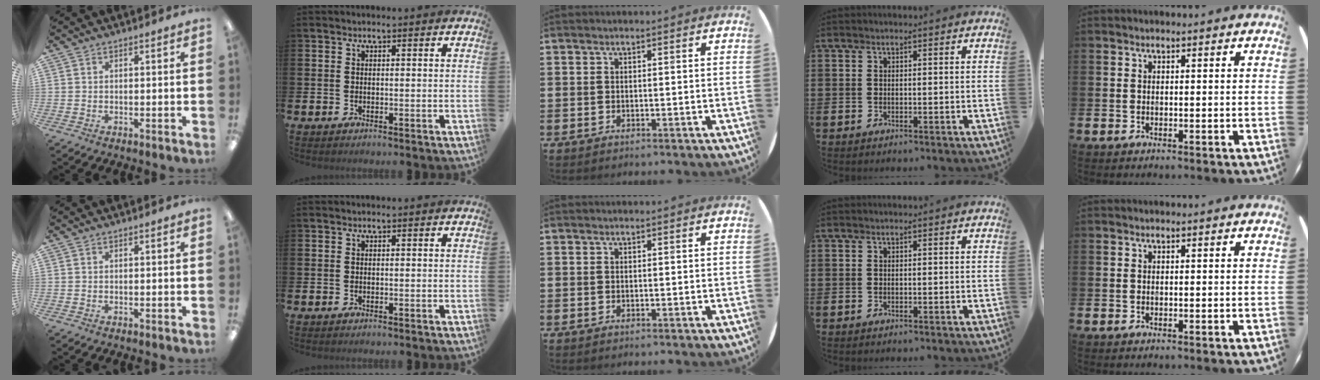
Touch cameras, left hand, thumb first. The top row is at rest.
{}